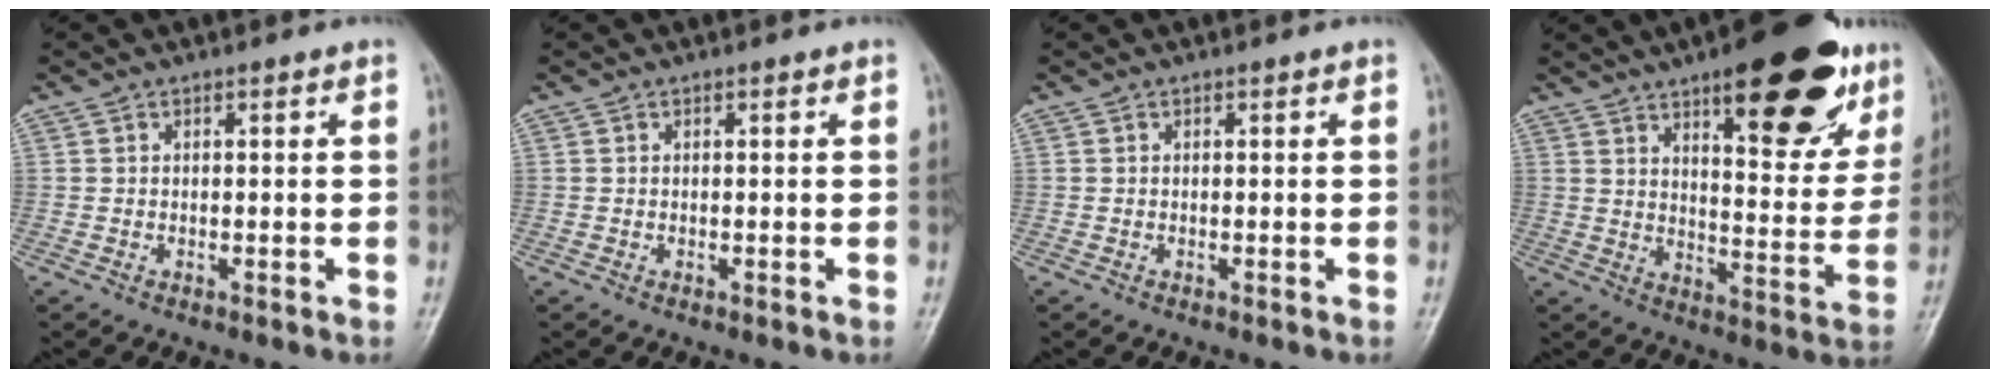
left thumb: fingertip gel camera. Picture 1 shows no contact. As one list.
[{"total": 0.0}, {"total": 0.0}, {"total": 25.2, "force": [14.4, 8.7, 18.8], "torque": [-0.212, -0.047, 0.206]}]